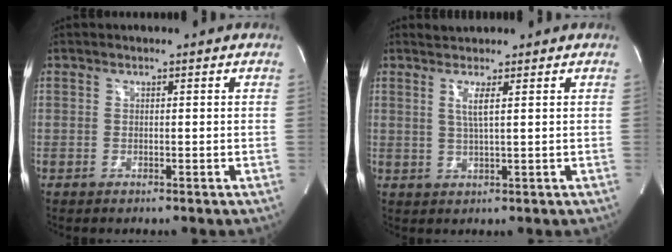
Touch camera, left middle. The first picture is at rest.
{"total": 4.1, "force": [2.2, -0.1, 3.4], "torque": [-0.074, -0.001, 0.041]}